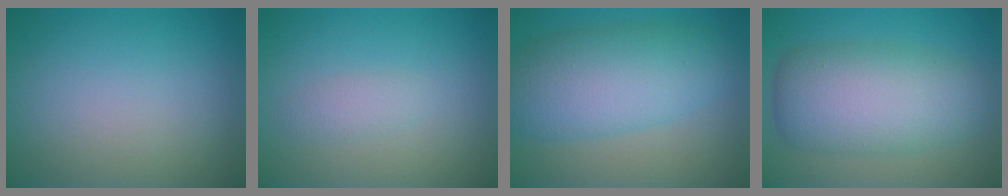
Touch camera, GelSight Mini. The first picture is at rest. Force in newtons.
{"total": 1.2, "press": 1.2, "slide": 0.0}
{"total": 7.8, "press": 7.8, "slide": 0.1}
{"total": 8.0, "press": 8.0, "slide": 0.4}